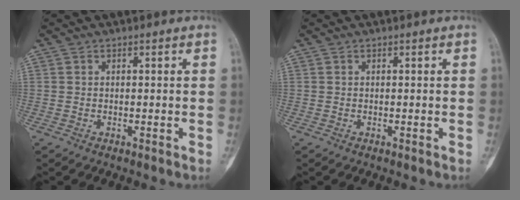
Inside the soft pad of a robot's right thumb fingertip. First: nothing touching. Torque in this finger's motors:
{"motor_torque": [0.24, -0.03, 0.26, -0.07, 0.13]}